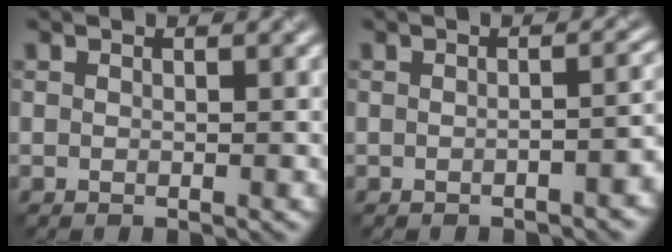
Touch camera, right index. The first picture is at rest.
{"total": 3.0, "force": [-1.2, 1.2, 2.4], "torque": [-0.027, 0.000, -0.016]}